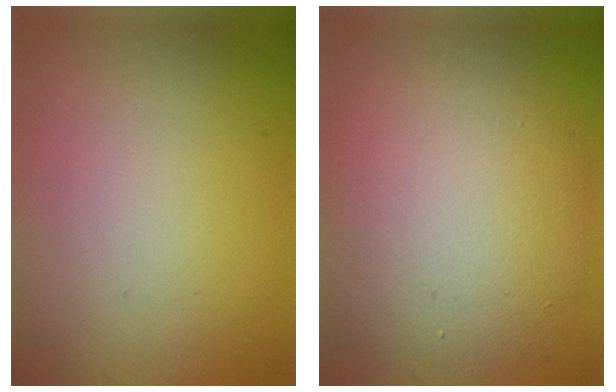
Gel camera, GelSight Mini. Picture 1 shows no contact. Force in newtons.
{"total": 8.8, "press": 8.8, "slide": 0.9}